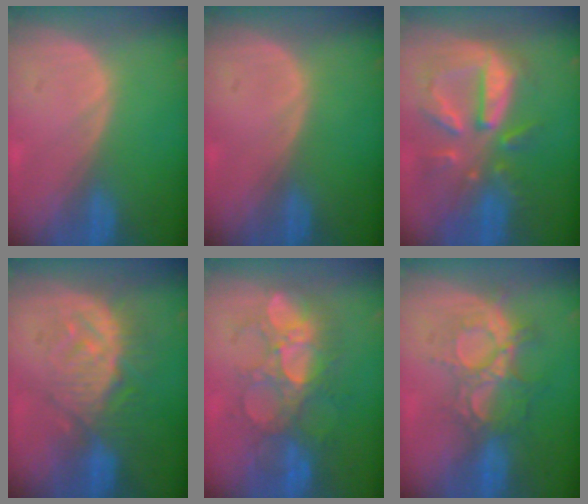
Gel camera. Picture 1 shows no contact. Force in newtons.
{"total": 0.0}
{"total": 10.7, "press": 9.4, "slide": 5.1}
{"total": 9.3, "press": 8.6, "slide": 3.6}
{"total": 9.0, "press": 8.8, "slide": 2.3}
{"total": 9.0, "press": 8.0, "slide": 4.0}